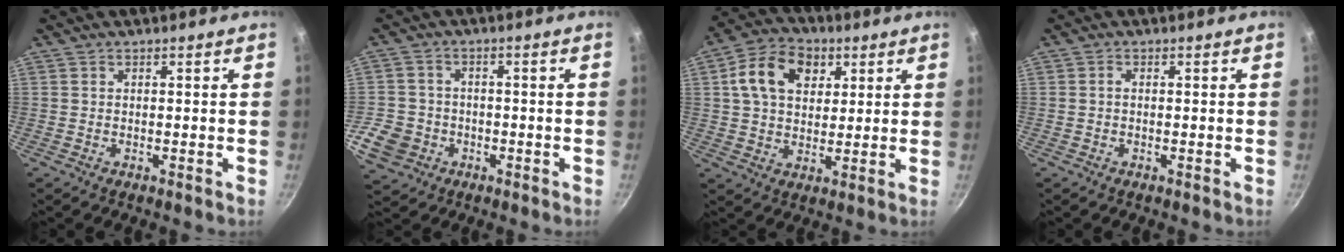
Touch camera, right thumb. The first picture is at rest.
{"total": 8.8, "force": [-3.2, 7.5, 3.4], "torque": [-0.063, 0.021, -0.057]}
{"total": 12.5, "force": [4.1, 9.0, 7.7], "torque": [-0.115, 0.004, 0.058]}
{"total": 0.8, "force": [-0.1, 0.5, 0.6], "torque": [-0.012, 0.004, -0.002]}